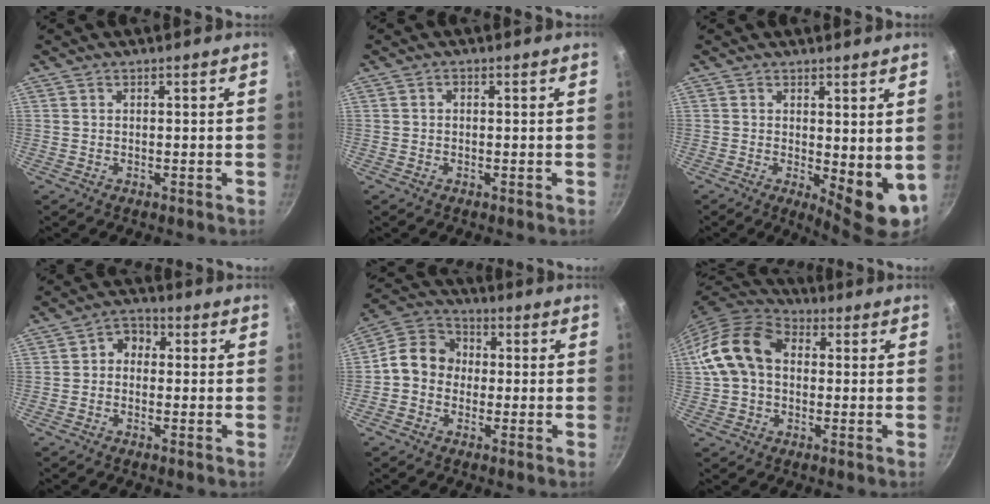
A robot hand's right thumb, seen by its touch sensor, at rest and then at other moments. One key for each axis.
{"total": 0.6, "fx": -0.1, "fy": 0.5, "fz": 0.4, "tx": -0.006, "ty": 0.005, "tz": -0.001}
{"total": 7.8, "fx": 0.6, "fy": 3.4, "fz": 7.1, "tx": -0.080, "ty": -0.014, "tz": 0.016}
{"total": 4.3, "fx": 0.0, "fy": 3.6, "fz": 2.4, "tx": -0.016, "ty": 0.013, "tz": -0.015}
{"total": 9.5, "fx": -0.6, "fy": 8.2, "fz": 4.8, "tx": -0.054, "ty": 0.031, "tz": -0.038}
{"total": 14.3, "fx": 1.0, "fy": 10.6, "fz": 9.5, "tx": -0.156, "ty": 0.033, "tz": 0.003}